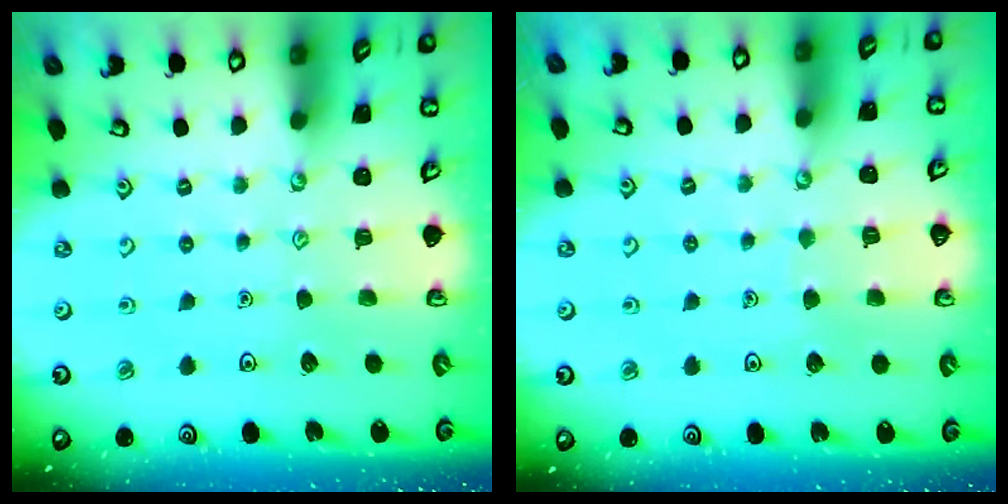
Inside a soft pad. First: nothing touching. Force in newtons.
{"total": 3.6, "press": 3.6, "slide": 0.3}